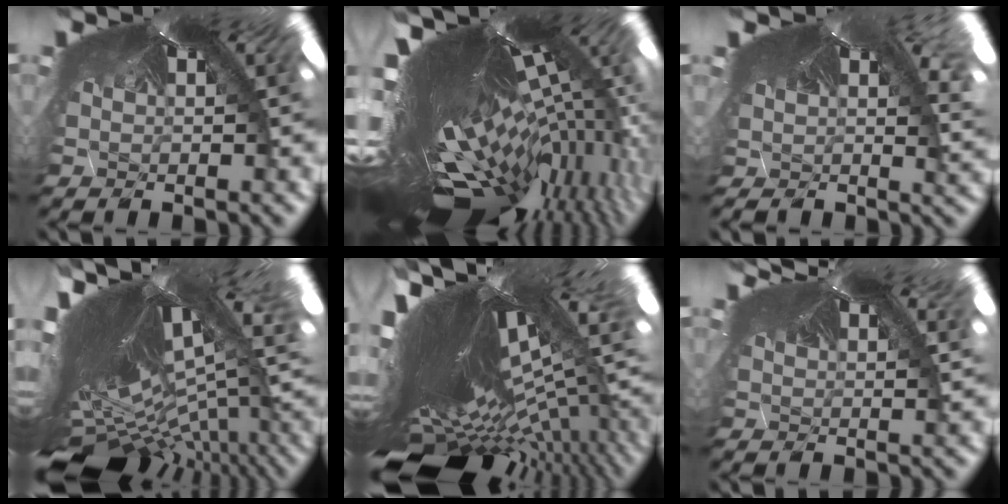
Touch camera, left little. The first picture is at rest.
{"total": 8.2, "force": [-7.0, -1.5, 3.9], "torque": [-0.035, -0.084, -0.076]}
{"total": 0.5, "force": [0.3, -0.4, -0.2], "torque": [-0.015, -0.002, 0.013]}
{"total": 7.9, "force": [-7.2, -0.5, 3.1], "torque": [-0.043, -0.102, -0.084]}
{"total": 9.2, "force": [-8.5, -0.8, 3.5], "torque": [-0.055, -0.102, -0.099]}
{"total": 0.9, "force": [0.9, -0.2, 0.2], "torque": [-0.005, 0.008, 0.017]}